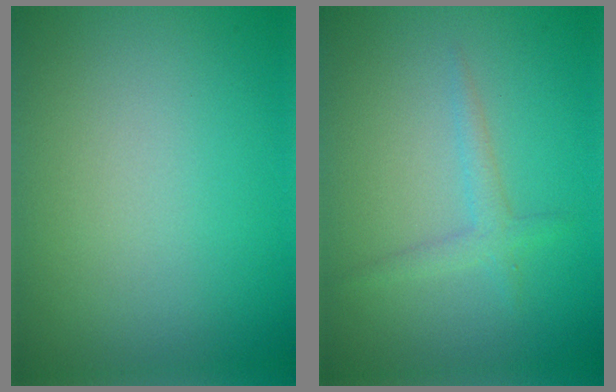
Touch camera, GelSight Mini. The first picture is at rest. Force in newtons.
{"total": 1.5, "press": 1.5, "slide": 0.1}